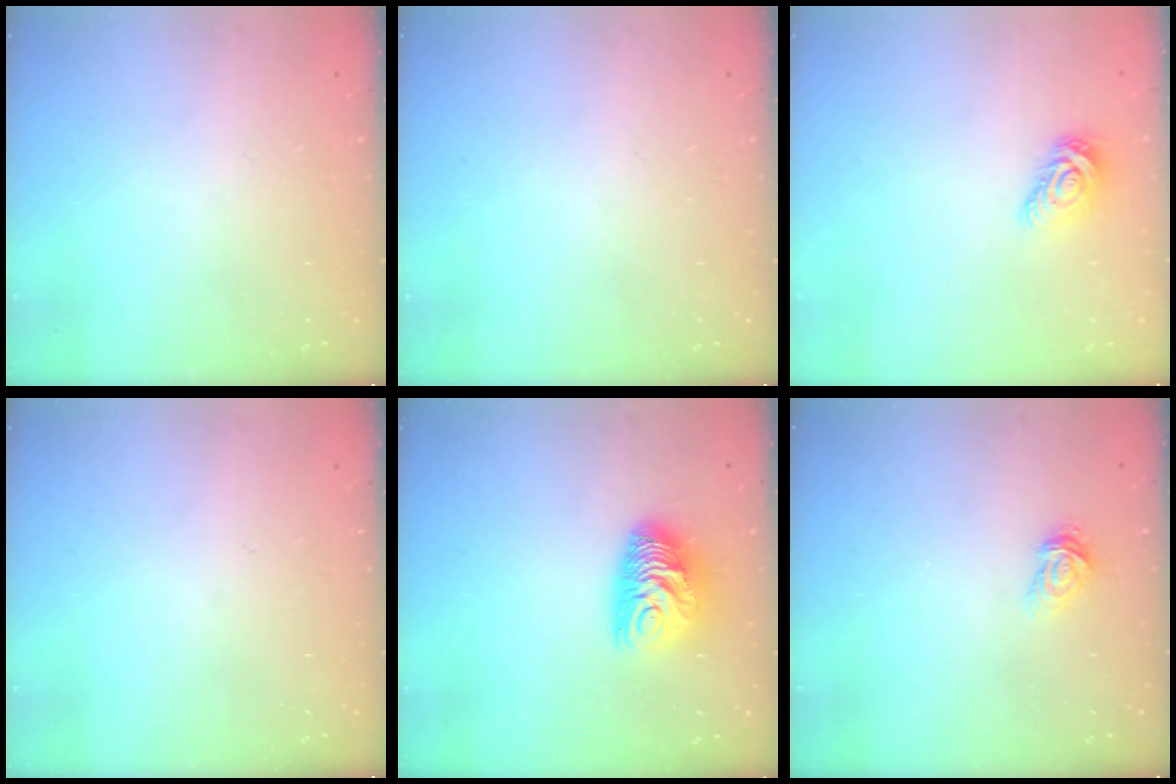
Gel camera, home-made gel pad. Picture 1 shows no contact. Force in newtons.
{"total": 0.0}
{"total": 7.9, "press": 7.9, "slide": 0.3}
{"total": 0.0}
{"total": 9.9, "press": 9.9, "slide": 0.2}
{"total": 3.1, "press": 3.1, "slide": 0.2}